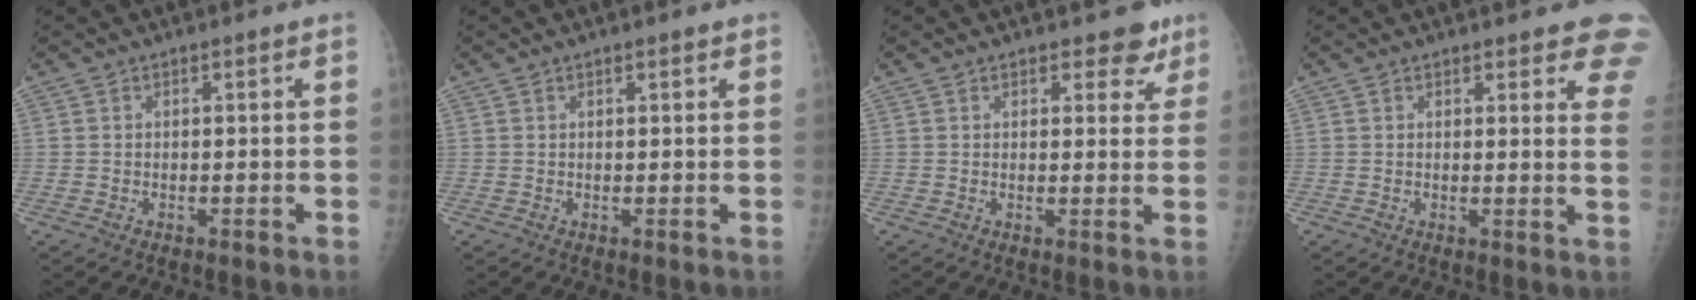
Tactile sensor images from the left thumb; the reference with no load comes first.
{"total": 0.8, "force": [0.6, 0.2, 0.5], "torque": [-0.007, -0.001, 0.008]}
{"total": 4.4, "force": [3.3, 2.5, 1.6], "torque": [0.015, -0.017, 0.035]}
{"total": 9.2, "force": [7.2, 2.8, 5.0], "torque": [-0.016, -0.029, 0.063]}